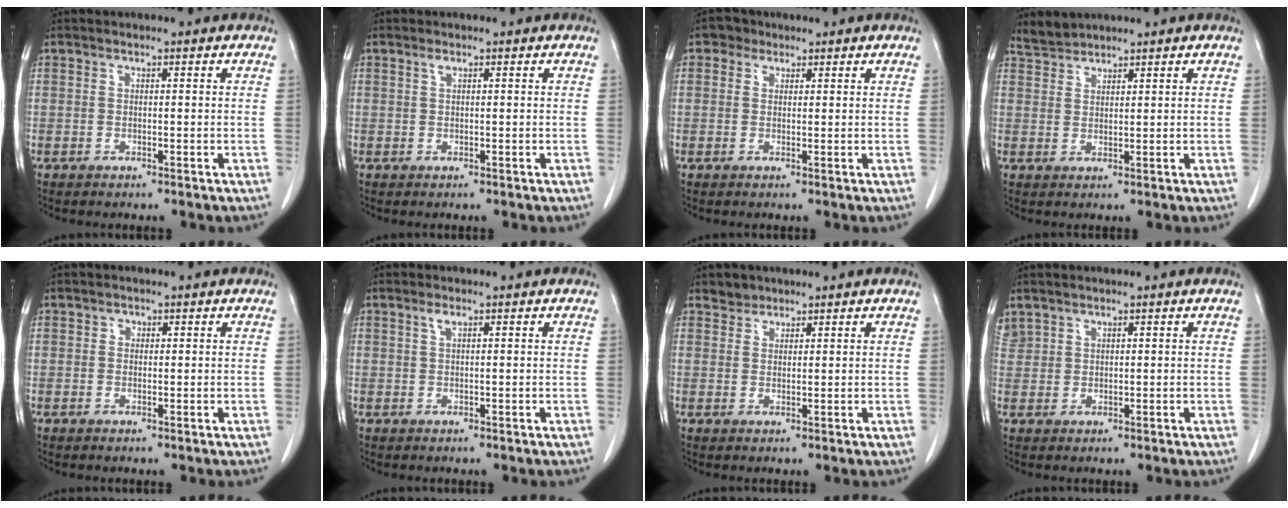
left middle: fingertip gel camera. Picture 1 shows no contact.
{"total": 0.6, "force": [0.3, 0.0, 0.5], "torque": [-0.016, 0.003, 0.006]}
{"total": 2.1, "force": [1.2, 1.7, 0.3], "torque": [-0.007, 0.005, 0.014]}
{"total": 2.4, "force": [2.4, 0.1, -0.4], "torque": [-0.001, 0.006, 0.052]}
{"total": 0.7, "force": [0.2, 0.6, 0.2], "torque": [0.002, 0.001, 0.002]}
{"total": 1.0, "force": [0.6, 0.1, 0.8], "torque": [-0.023, 0.002, 0.012]}
{"total": 1.8, "force": [1.5, 0.9, -0.2], "torque": [0.003, 0.002, 0.024]}
{"total": 2.3, "force": [2.0, 1.1, 0.2], "torque": [-0.008, 0.011, 0.044]}